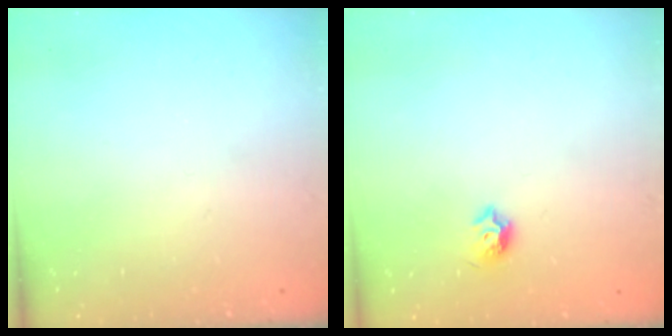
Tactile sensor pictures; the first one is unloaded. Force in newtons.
{"total": 4.9, "press": 4.8, "slide": 0.8}